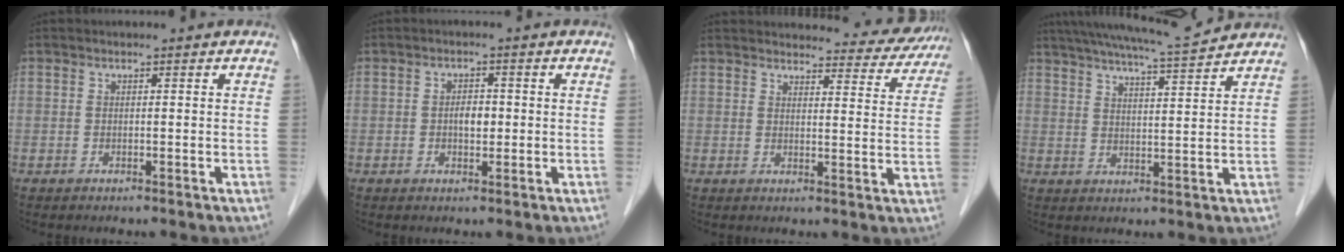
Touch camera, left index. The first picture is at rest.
{"total": 2.4, "force": [-0.2, 1.3, 2.0], "torque": [-0.034, 0.004, -0.002]}
{"total": 14.3, "force": [13.8, 3.2, 2.2], "torque": [0.008, -0.027, 0.136]}
{"total": 11.3, "force": [10.5, -0.6, 4.1], "torque": [-0.074, 0.009, 0.156]}